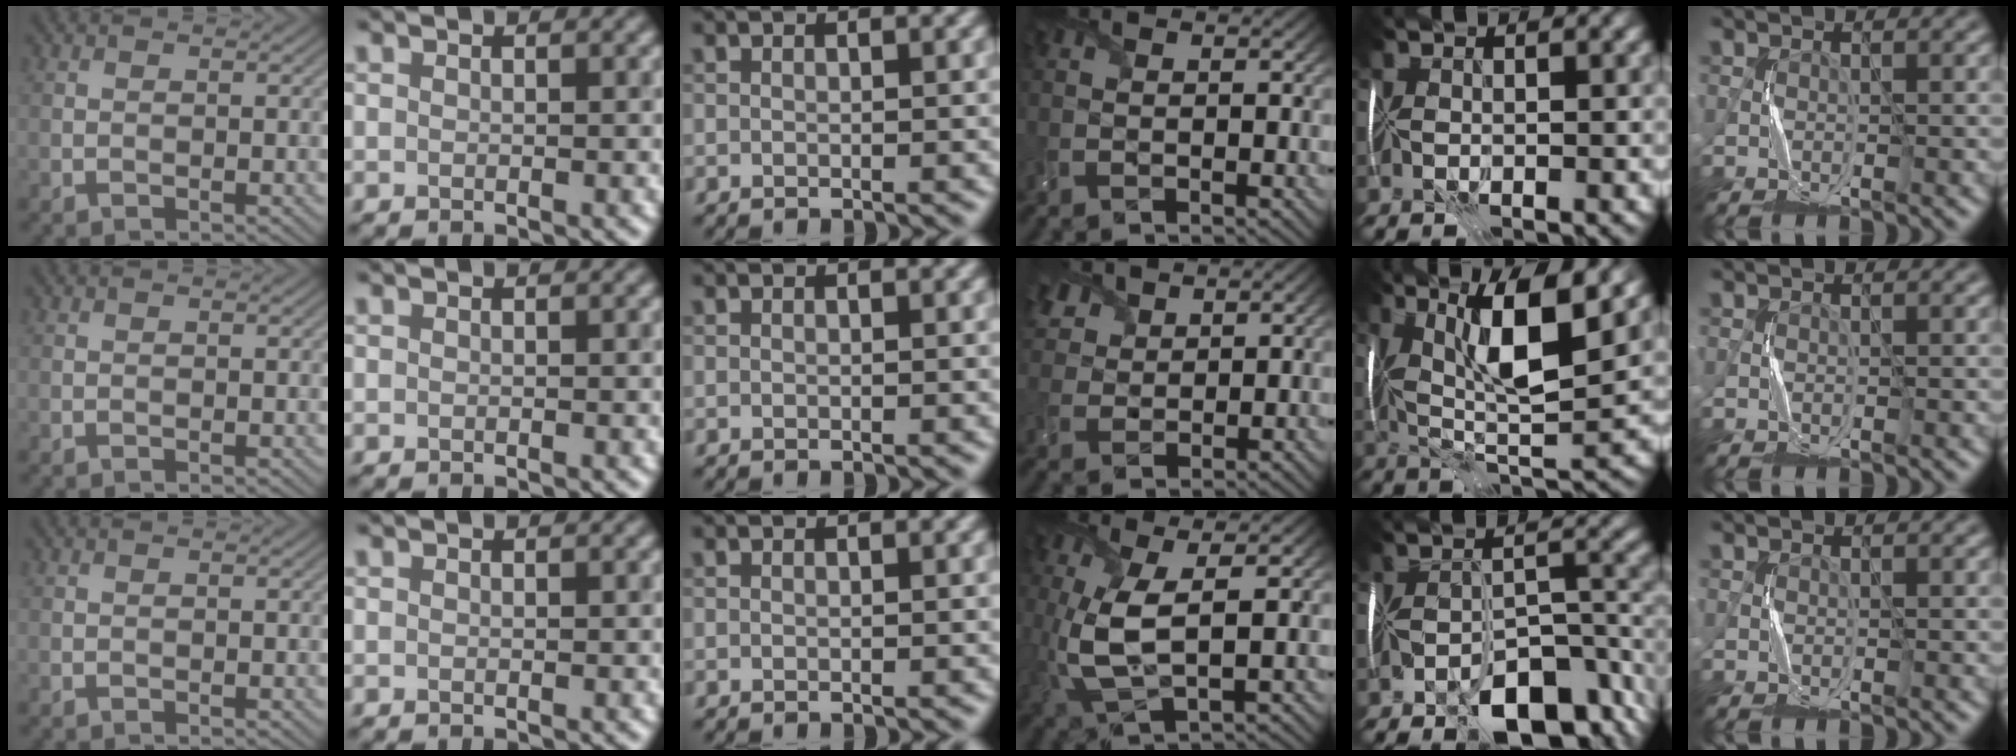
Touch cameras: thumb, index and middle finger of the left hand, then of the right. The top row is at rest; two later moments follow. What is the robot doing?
{"motion": "fold", "object": "plastic wrap"}